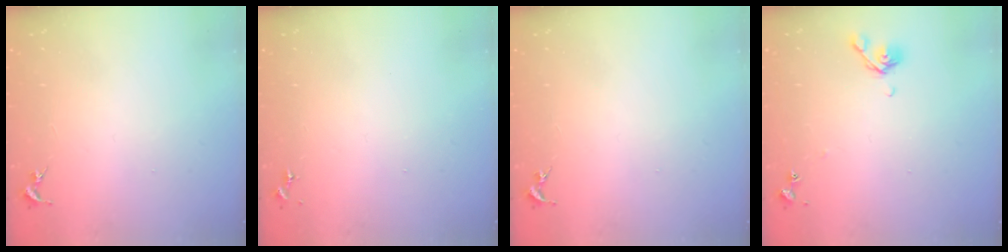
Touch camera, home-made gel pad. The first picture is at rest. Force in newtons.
{"total": 0.0}
{"total": 0.0}
{"total": 7.1, "press": 7.0, "slide": 0.8}